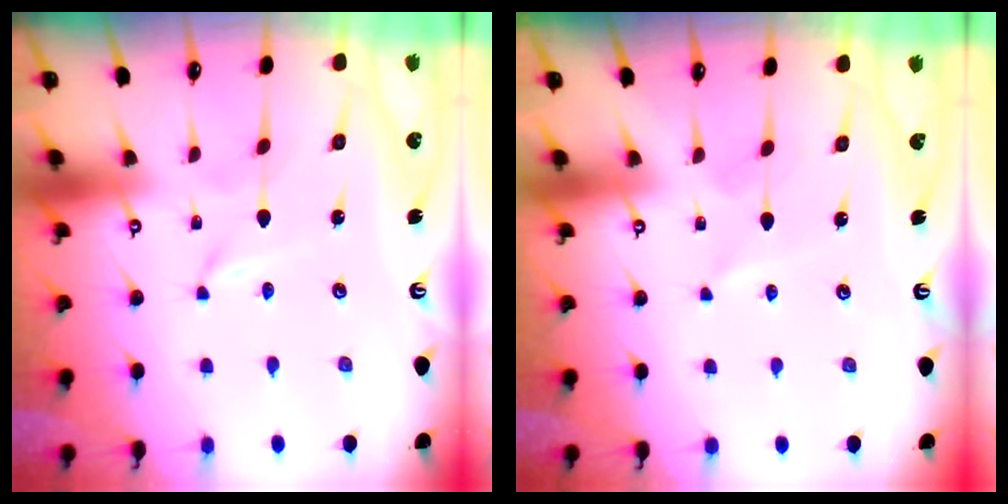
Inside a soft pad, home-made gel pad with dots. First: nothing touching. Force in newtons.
{"total": 2.7, "press": 2.7, "slide": 0.4}